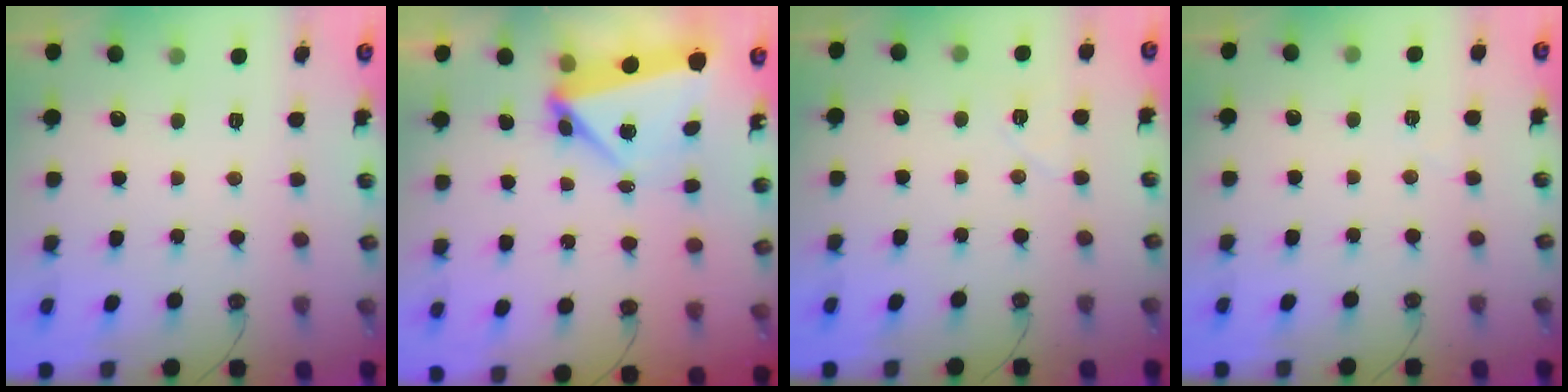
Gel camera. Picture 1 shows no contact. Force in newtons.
{"total": 5.4, "press": 5.3, "slide": 0.9}
{"total": 5.7, "press": 5.1, "slide": 2.4}
{"total": 1.6, "press": 1.4, "slide": 0.6}